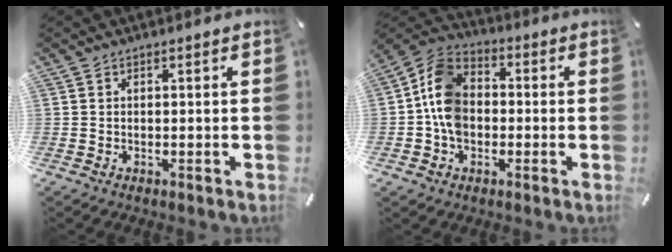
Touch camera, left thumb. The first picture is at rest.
{"total": 10.1, "force": [-1.6, 8.1, 5.8], "torque": [-0.141, 0.023, -0.030]}